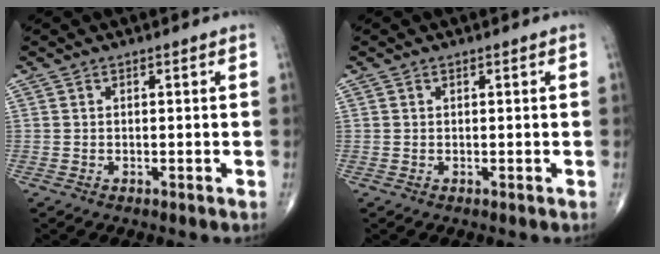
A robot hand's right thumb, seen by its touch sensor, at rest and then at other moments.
{"total": 0.0}